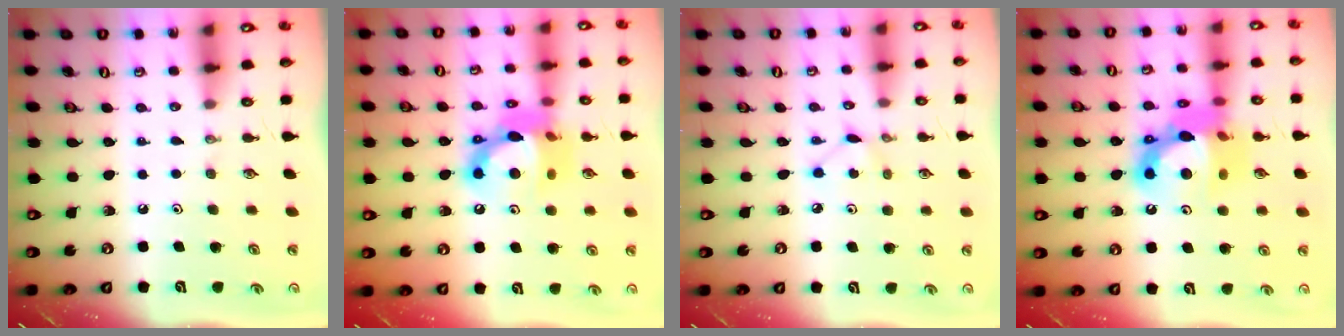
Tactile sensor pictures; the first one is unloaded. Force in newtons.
{"total": 15.1, "press": 15.1, "slide": 1.1}
{"total": 4.4, "press": 4.4, "slide": 0.4}
{"total": 16.4, "press": 16.3, "slide": 1.6}